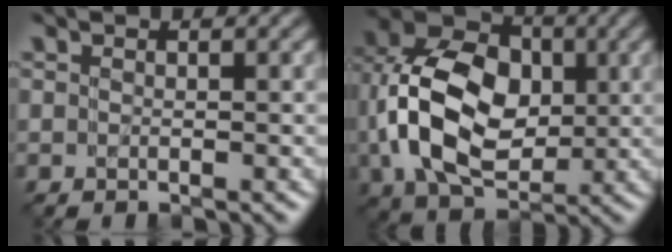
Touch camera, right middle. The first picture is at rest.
{"total": 11.7, "force": [0.1, 8.4, 8.2], "torque": [-0.190, 0.005, 0.010]}